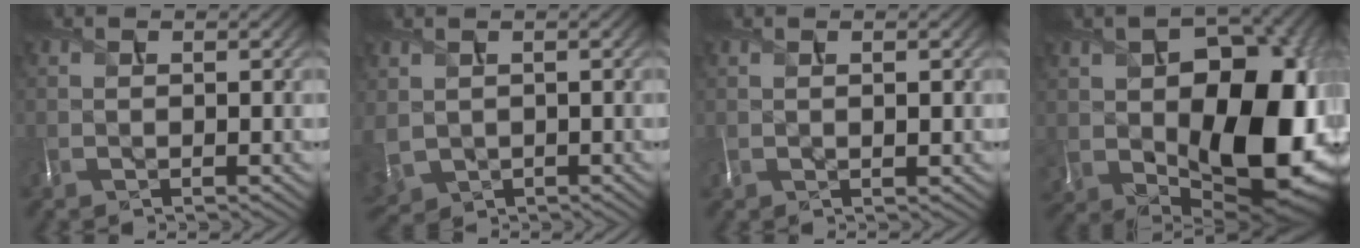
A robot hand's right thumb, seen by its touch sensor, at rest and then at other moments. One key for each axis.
{"total": 3.1, "fx": 0.7, "fy": 2.7, "fz": 1.4, "tx": -0.064, "ty": -0.007, "tz": 0.022}
{"total": 1.1, "fx": 0.4, "fy": 0.3, "fz": 1.0, "tx": -0.022, "ty": 0.004, "tz": 0.009}
{"total": 17.5, "fx": -1.1, "fy": 11.9, "fz": 12.9, "tx": -0.190, "ty": -0.053, "tz": 0.008}